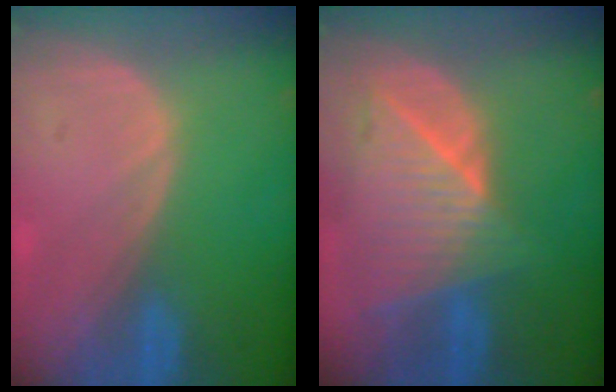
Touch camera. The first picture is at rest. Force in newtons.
{"total": 9.2, "press": 8.2, "slide": 4.1}